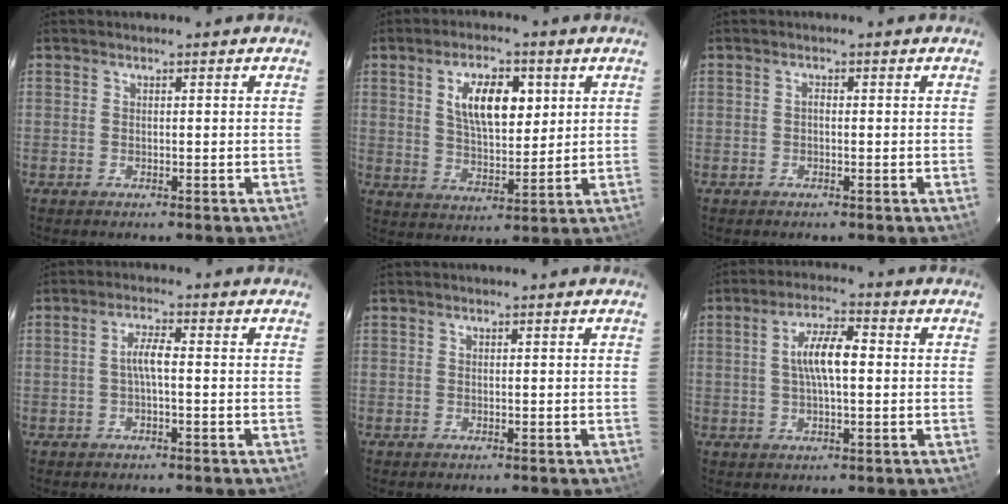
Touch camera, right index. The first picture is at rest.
{"total": 10.6, "force": [3.7, 4.8, 8.7], "torque": [-0.152, 0.010, 0.068]}
{"total": 0.6, "force": [-0.2, 0.4, 0.4], "torque": [-0.006, 0.005, -0.006]}
{"total": 3.1, "force": [-0.5, 0.4, 3.1], "torque": [-0.060, 0.007, -0.007]}
{"total": 0.0}
{"total": 7.3, "force": [0.6, 2.2, 6.9], "torque": [-0.128, 0.012, 0.013]}